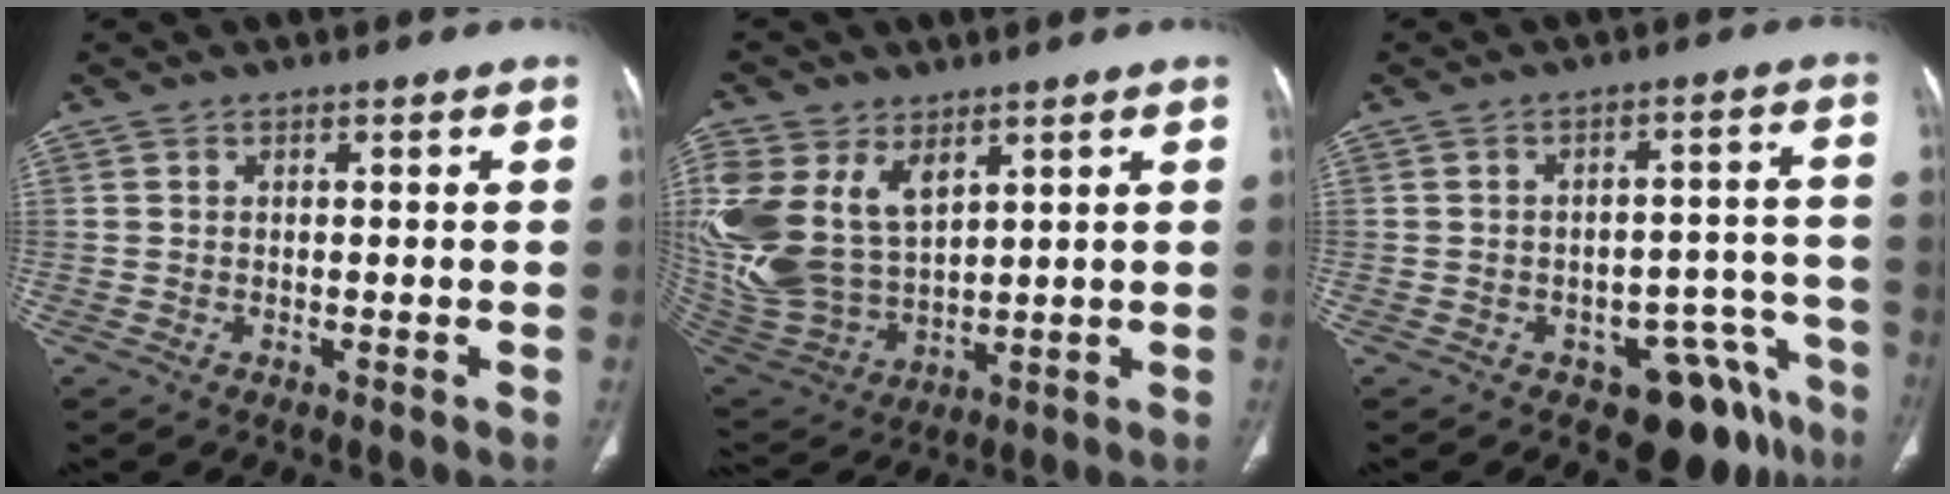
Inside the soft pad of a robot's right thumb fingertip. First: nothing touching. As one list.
[{"total": 21.0, "force": [7.4, 13.7, 14.1], "torque": [-0.322, -0.016, 0.167]}, {"total": 11.2, "force": [-7.4, 6.1, 5.8], "torque": [-0.021, 0.070, -0.095]}]